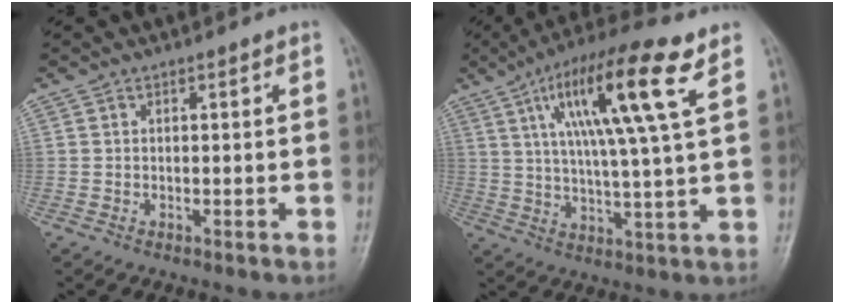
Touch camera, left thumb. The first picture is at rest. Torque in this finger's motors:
{"motor_torque": [0.56, 0.59, 2.22, -0.53, 0.30]}